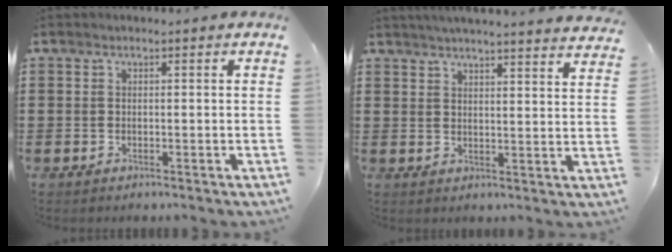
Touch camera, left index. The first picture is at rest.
{"total": 4.0, "force": [3.9, -0.8, 0.8], "torque": [-0.030, -0.022, 0.068]}